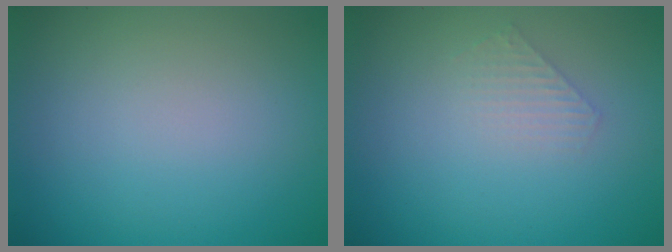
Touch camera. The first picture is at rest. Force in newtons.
{"total": 1.3, "press": 1.3, "slide": 0.2}